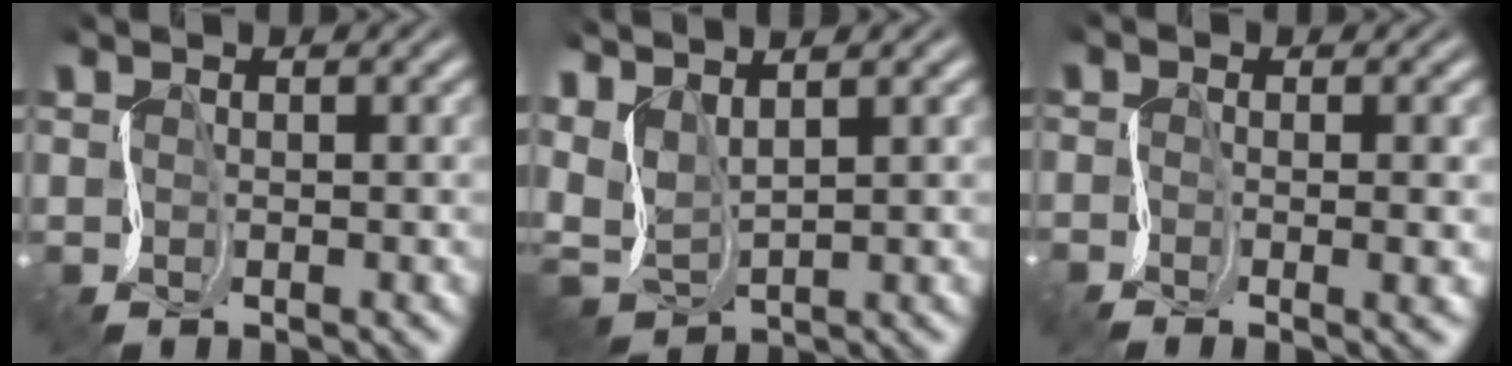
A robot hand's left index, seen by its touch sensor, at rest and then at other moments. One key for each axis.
{"total": 4.5, "fx": 2.4, "fy": 0.9, "fz": 3.6, "tx": -0.080, "ty": 0.015, "tz": 0.039}
{"total": 2.7, "fx": -0.1, "fy": 0.6, "fz": 2.6, "tx": -0.021, "ty": 0.007, "tz": -0.015}